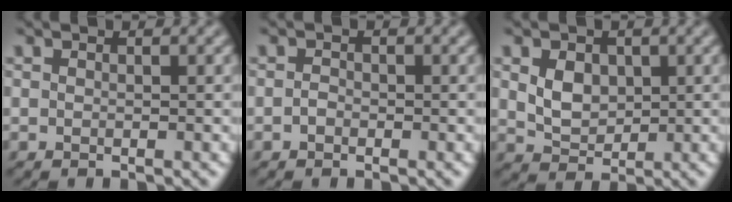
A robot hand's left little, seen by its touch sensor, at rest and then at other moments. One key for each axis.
{"total": 0.8, "fx": -0.5, "fy": 0.6, "fz": 0.4, "tx": -0.010, "ty": 0.000, "tz": -0.013}
{"total": 3.0, "fx": 0.5, "fy": 2.2, "fz": 1.9, "tx": -0.042, "ty": -0.002, "tz": 0.010}